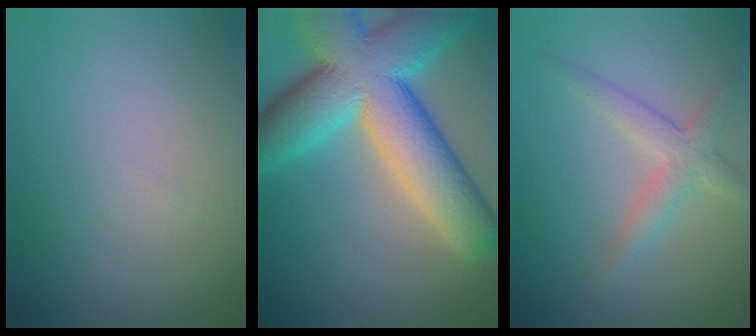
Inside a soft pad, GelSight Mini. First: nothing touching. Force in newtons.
{"total": 14.0, "press": 14.0, "slide": 0.7}
{"total": 2.7, "press": 2.7, "slide": 0.1}